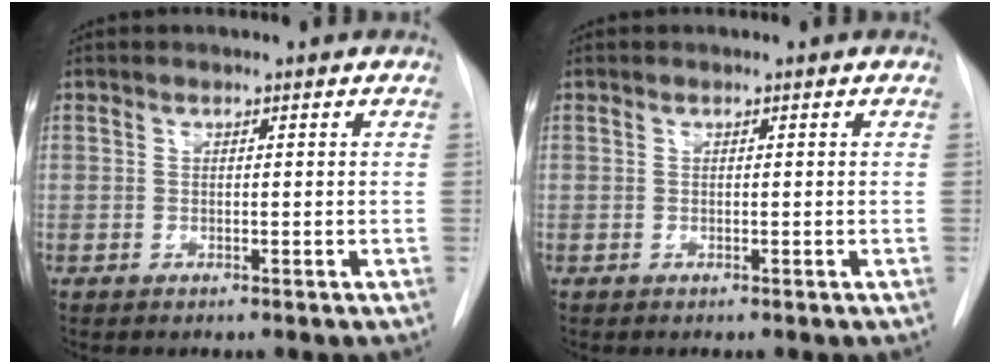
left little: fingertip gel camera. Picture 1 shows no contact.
{"total": 0.0}